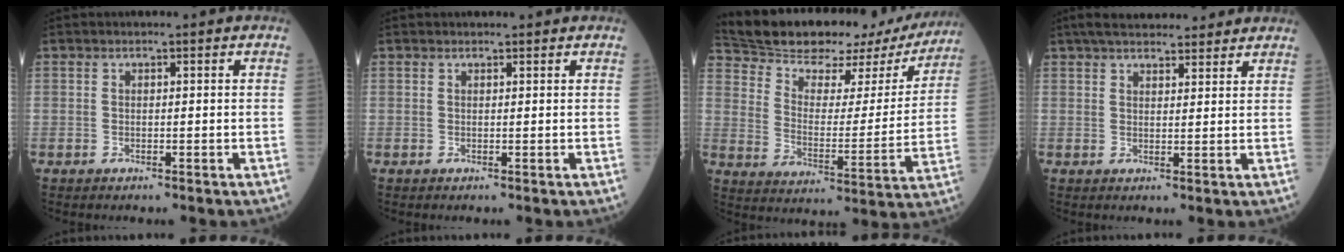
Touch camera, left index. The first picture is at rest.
{"total": 1.2, "force": [1.1, 0.4, 0.2], "torque": [-0.010, 0.009, 0.012]}
{"total": 24.4, "force": [21.3, 7.3, 9.3], "torque": [-0.153, -0.007, 0.288]}
{"total": 12.0, "force": [10.4, 2.9, 5.2], "torque": [-0.068, 0.031, 0.140]}